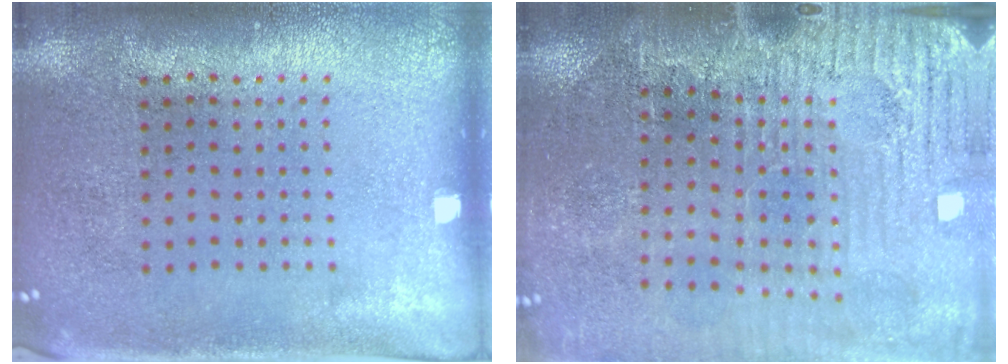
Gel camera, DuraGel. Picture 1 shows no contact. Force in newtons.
{"total": 3.6, "press": 3.5, "slide": 0.9}